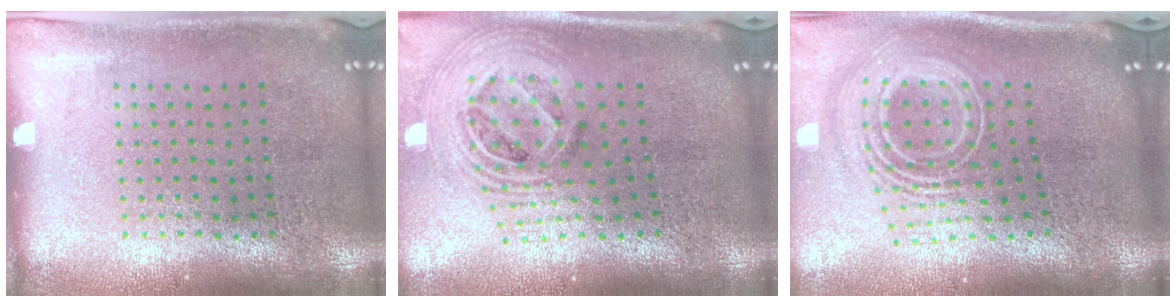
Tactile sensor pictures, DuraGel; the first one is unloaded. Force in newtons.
{"total": 2.8, "press": 1.9, "slide": 2.0}
{"total": 3.0, "press": 2.0, "slide": 2.3}